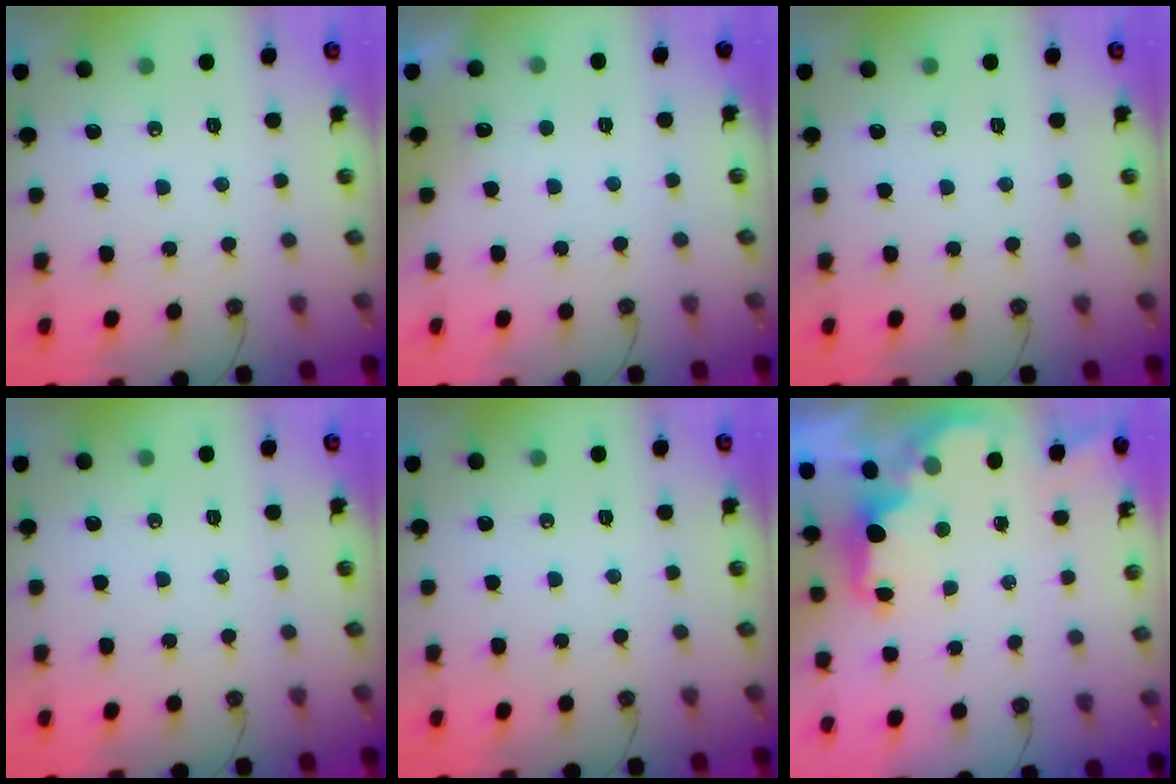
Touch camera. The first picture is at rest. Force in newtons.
{"total": 2.7, "press": 2.5, "slide": 1.0}
{"total": 0.0}
{"total": 0.0}
{"total": 0.0}
{"total": 1.9, "press": 1.8, "slide": 0.7}